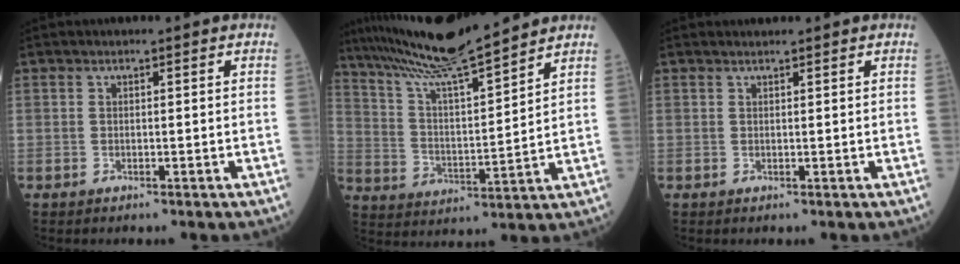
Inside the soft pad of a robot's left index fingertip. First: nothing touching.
{"total": 15.0, "force": [13.5, -0.5, 6.5], "torque": [-0.124, 0.003, 0.242]}
{"total": 0.8, "force": [0.8, 0.1, 0.0], "torque": [-0.007, 0.004, 0.014]}